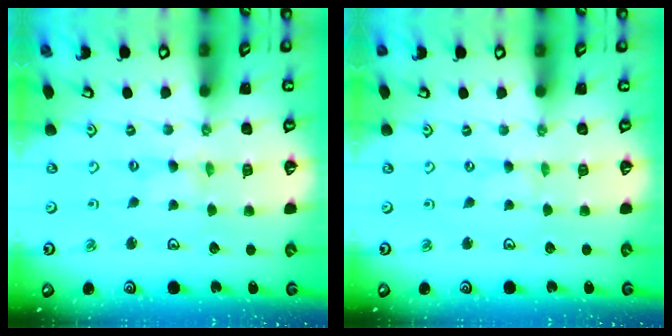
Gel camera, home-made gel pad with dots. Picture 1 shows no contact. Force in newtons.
{"total": 0.8, "press": 0.8, "slide": 0.1}